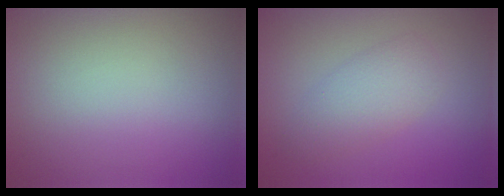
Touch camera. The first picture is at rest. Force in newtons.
{"total": 3.0, "press": 3.0, "slide": 0.1}